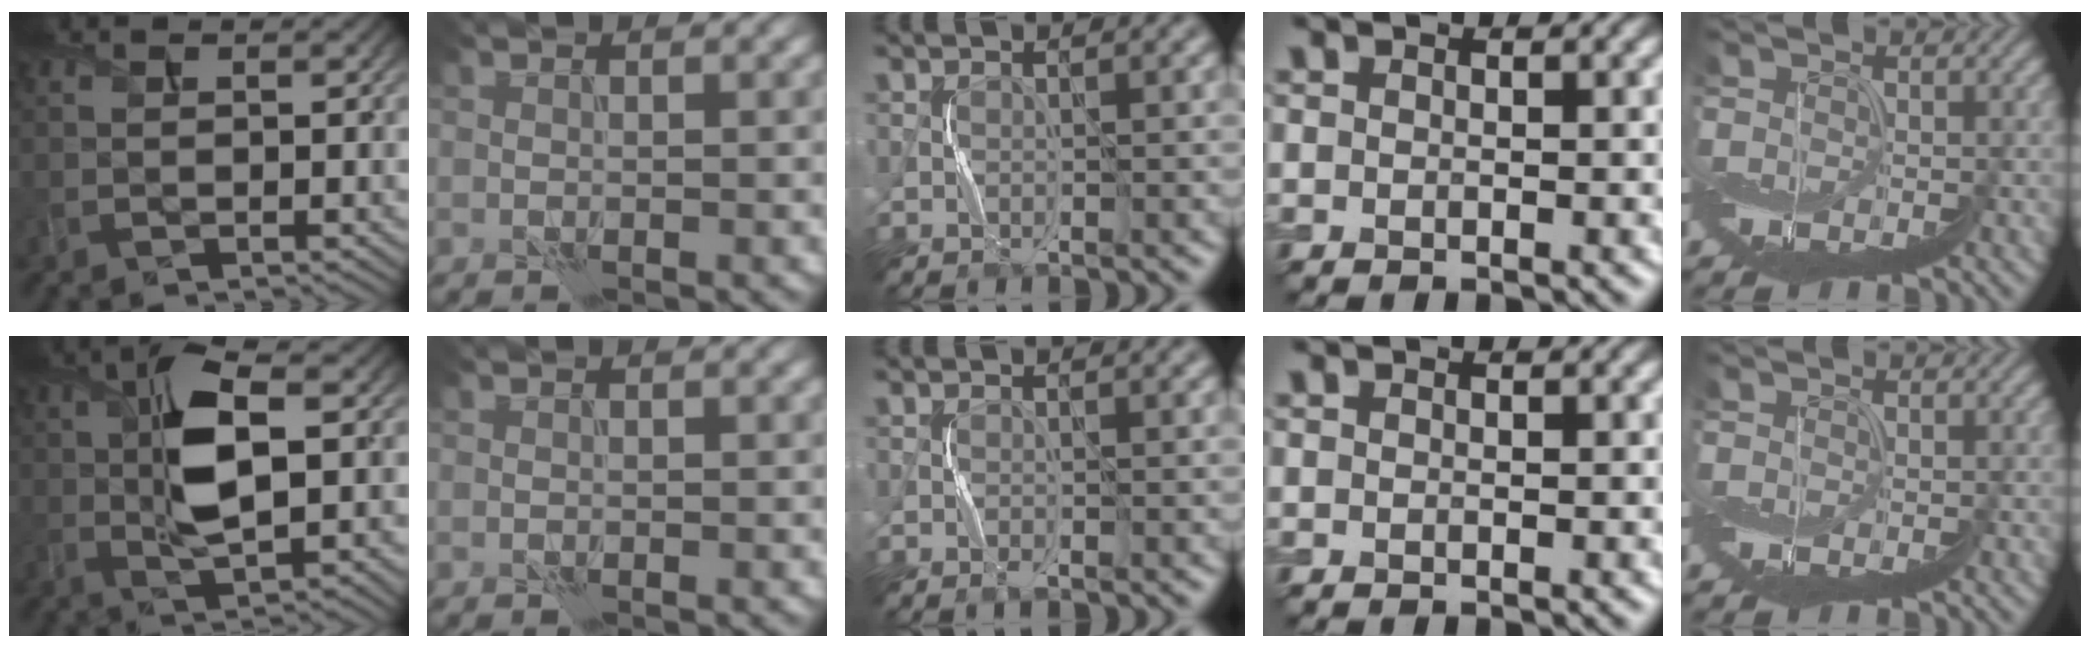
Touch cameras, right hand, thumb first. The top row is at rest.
{"thumb": {"total": 10.1, "force": [1.5, 3.9, 9.2], "torque": [-0.175, 0.005, 0.026]}, "middle": {"total": 0.6, "force": [-0.4, 0.1, 0.4], "torque": [-0.010, 0.001, -0.008]}}